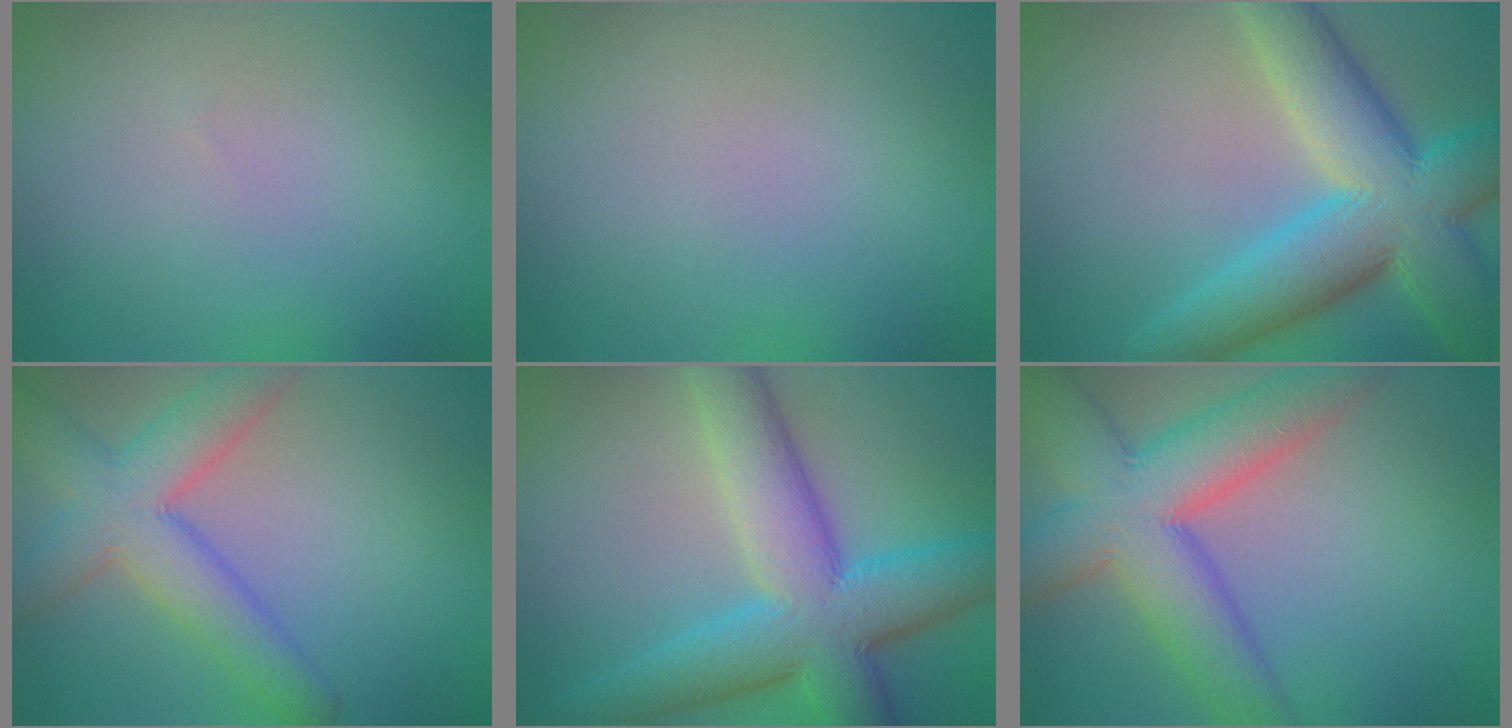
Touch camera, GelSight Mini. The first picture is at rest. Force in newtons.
{"total": 0.0}
{"total": 11.9, "press": 11.8, "slide": 0.7}
{"total": 6.8, "press": 6.8, "slide": 0.3}
{"total": 10.9, "press": 10.9, "slide": 0.1}
{"total": 10.2, "press": 10.2, "slide": 0.5}